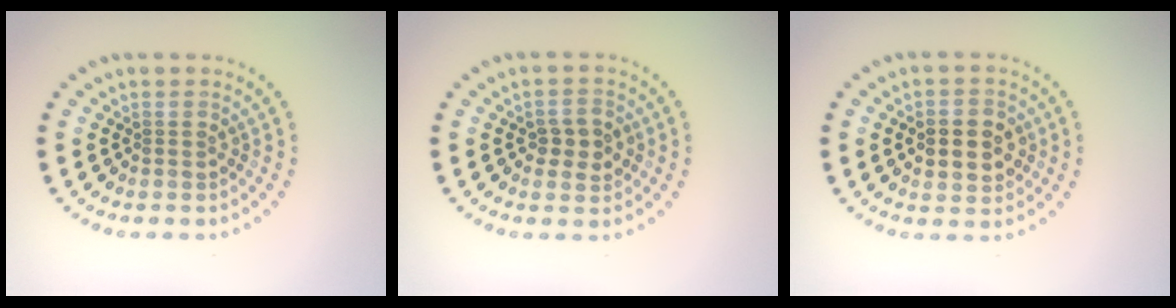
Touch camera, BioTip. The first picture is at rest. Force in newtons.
{"total": 2.4, "press": 2.4, "slide": 0.2}
{"total": 3.5, "press": 3.5, "slide": 0.4}